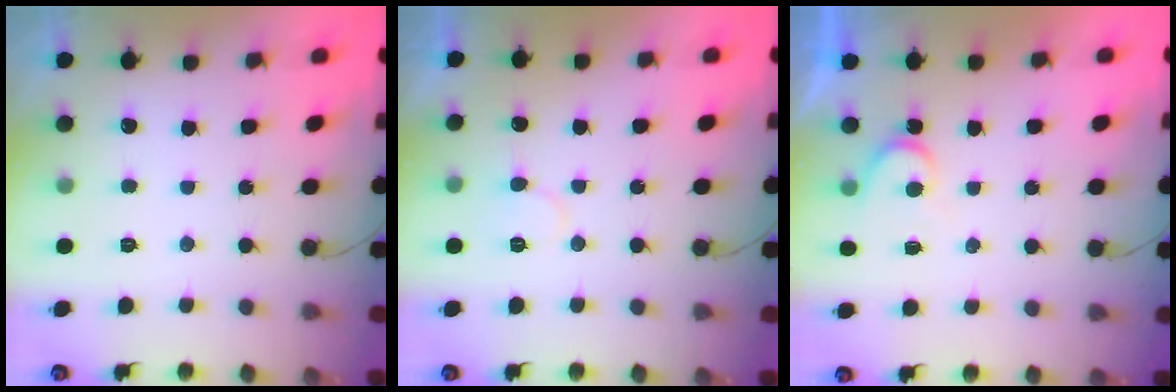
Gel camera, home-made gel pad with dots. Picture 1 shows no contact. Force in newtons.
{"total": 6.7, "press": 6.6, "slide": 0.6}
{"total": 3.7, "press": 3.7, "slide": 0.2}